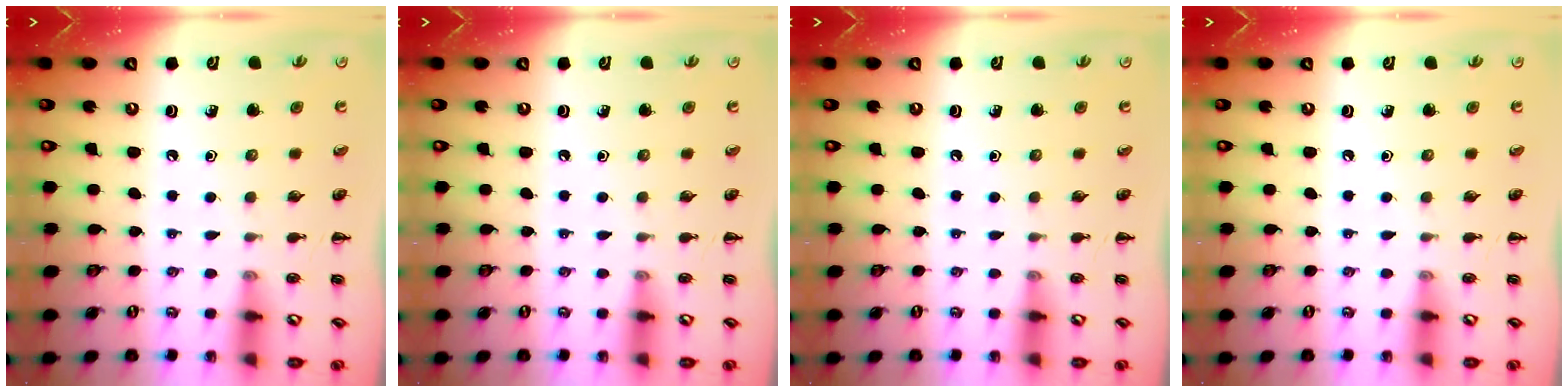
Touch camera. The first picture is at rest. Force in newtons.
{"total": 0.0}
{"total": 0.0}
{"total": 0.0}